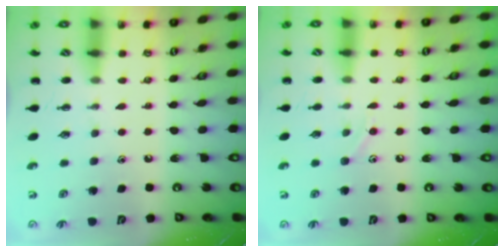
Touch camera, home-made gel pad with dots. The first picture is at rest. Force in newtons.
{"total": 5.8, "press": 5.5, "slide": 1.8}